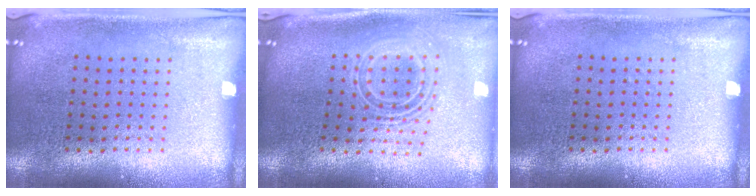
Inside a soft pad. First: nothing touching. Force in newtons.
{"total": 2.2, "press": 1.5, "slide": 1.5}
{"total": 0.0}